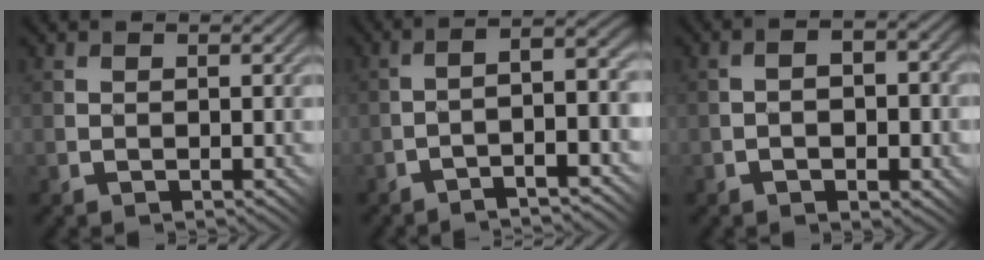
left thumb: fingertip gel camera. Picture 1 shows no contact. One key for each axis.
{"total": 6.7, "fx": -2.4, "fy": 0.8, "fz": 6.1, "tx": -0.084, "ty": 0.027, "tz": -0.047}
{"total": 4.9, "fx": -1.0, "fy": 2.7, "fz": 4.0, "tx": -0.058, "ty": 0.000, "tz": -0.006}